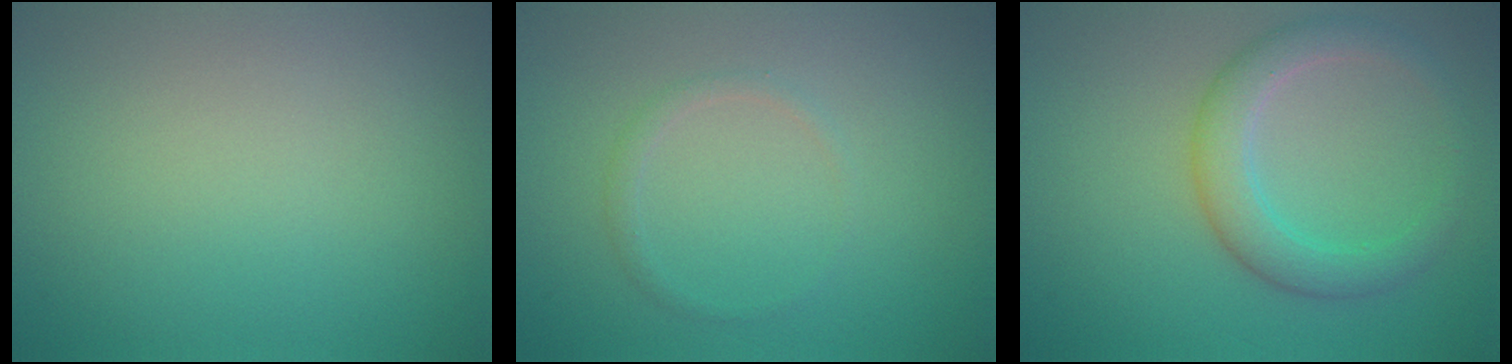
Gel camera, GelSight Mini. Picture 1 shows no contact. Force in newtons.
{"total": 0.9, "press": 0.9, "slide": 0.0}
{"total": 3.7, "press": 3.7, "slide": 0.1}